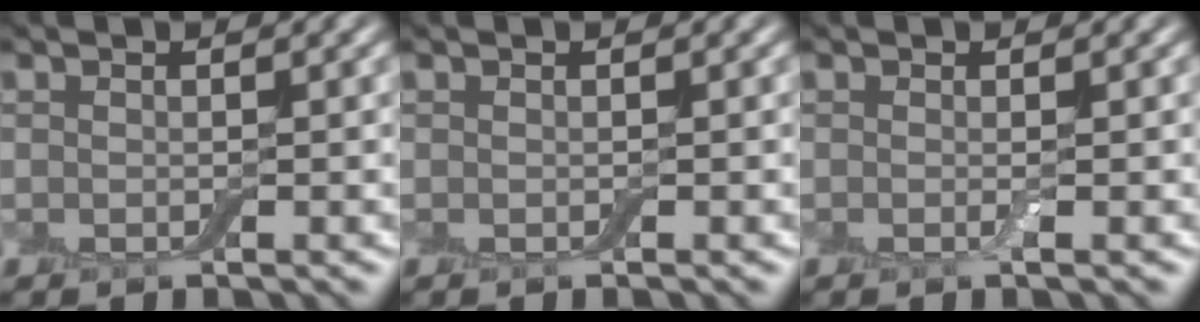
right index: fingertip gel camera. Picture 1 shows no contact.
{"total": 0.0}
{"total": 0.6, "force": [-0.1, 0.0, 0.6], "torque": [-0.016, -0.006, -0.003]}